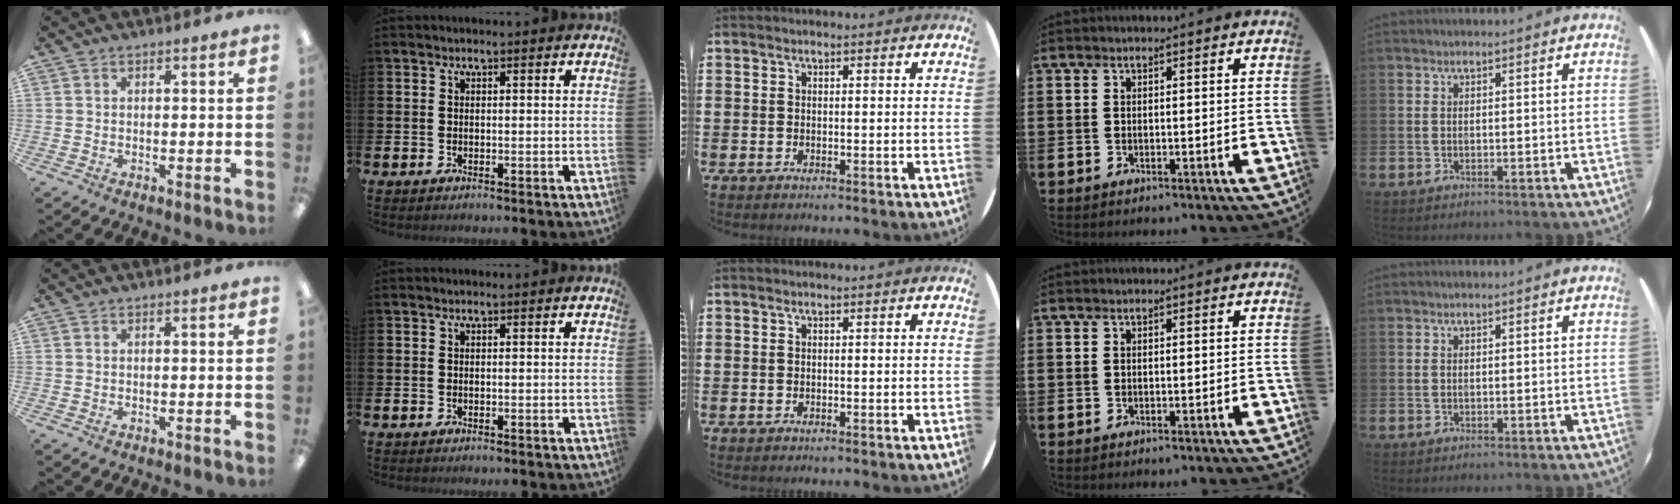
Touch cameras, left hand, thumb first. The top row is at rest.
{}